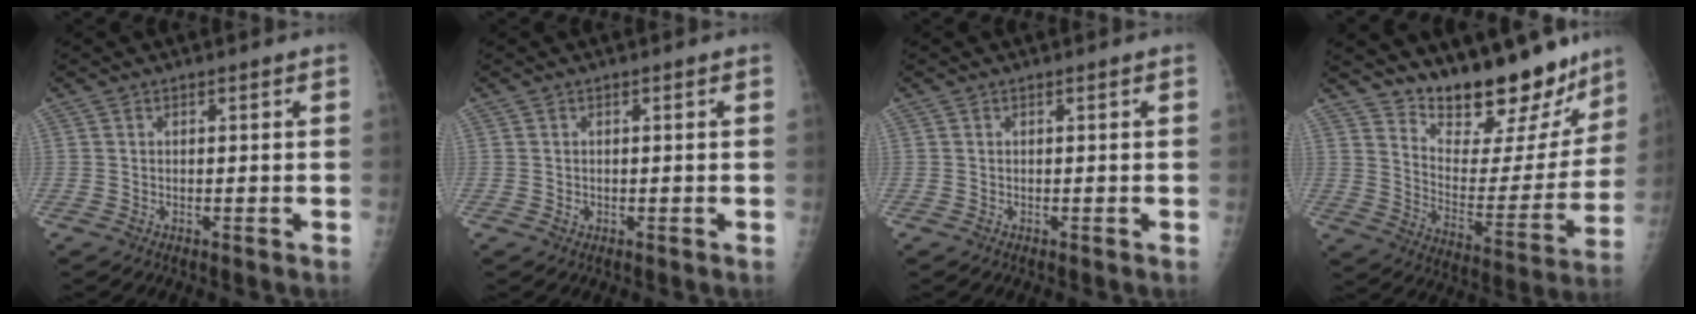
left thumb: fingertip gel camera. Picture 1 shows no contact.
{"total": 0.7, "force": [-0.1, 0.6, 0.2], "torque": [0.000, 0.001, -0.001]}
{"total": 0.0}
{"total": 22.2, "force": [18.8, 7.3, 9.1], "torque": [-0.093, -0.126, 0.275]}